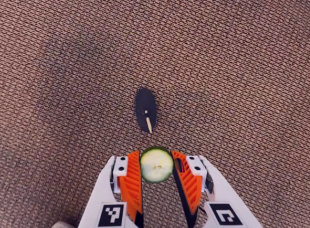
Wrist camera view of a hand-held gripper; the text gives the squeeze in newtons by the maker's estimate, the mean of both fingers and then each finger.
{"total": 7.1, "left": 7.0, "right": 7.1}